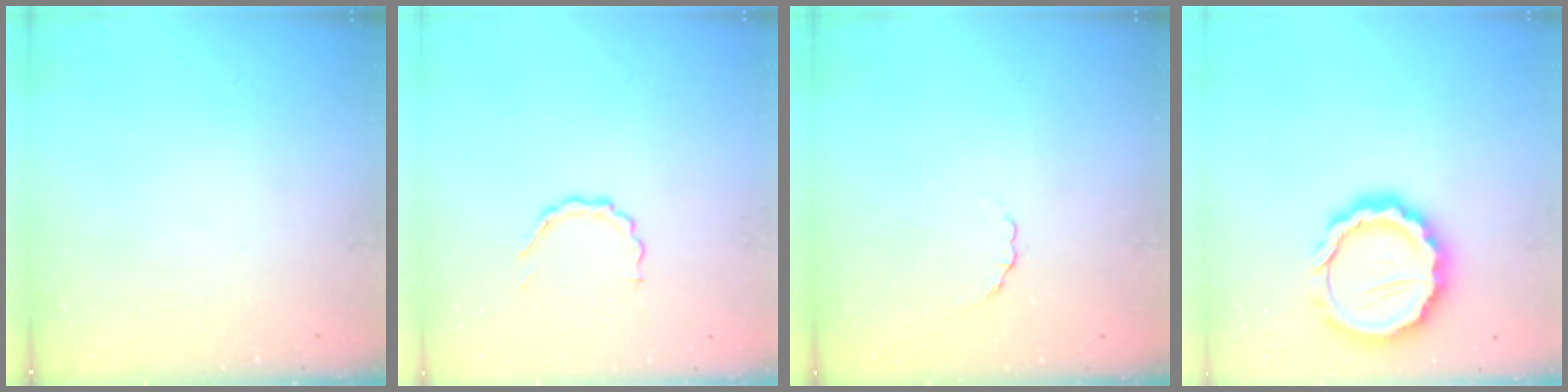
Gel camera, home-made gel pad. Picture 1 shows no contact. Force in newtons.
{"total": 3.7, "press": 3.5, "slide": 1.2}
{"total": 2.5, "press": 2.3, "slide": 0.9}
{"total": 15.8, "press": 15.5, "slide": 3.2}